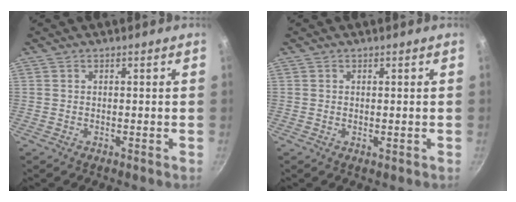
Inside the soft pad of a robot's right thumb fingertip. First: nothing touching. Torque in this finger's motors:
{"motor_torque": [-0.36, 0.08, -0.64, 0.04, -0.03]}